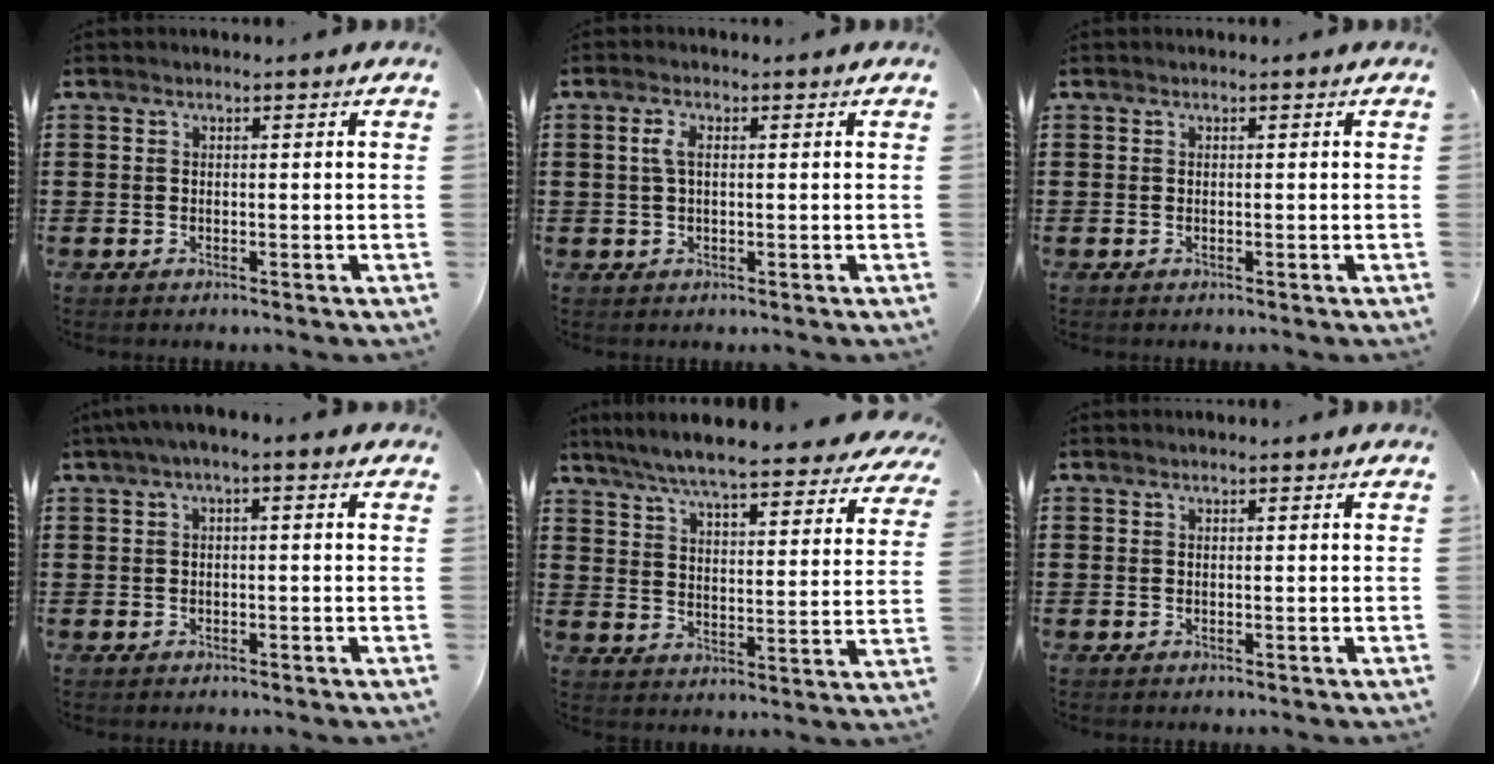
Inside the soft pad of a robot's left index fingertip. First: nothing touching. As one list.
[{"total": 2.6, "force": [0.4, 1.1, 2.4], "torque": [-0.058, 0.004, 0.003]}, {"total": 0.0}, {"total": 1.7, "force": [-0.7, 0.3, 1.5], "torque": [-0.023, -0.001, -0.014]}, {"total": 7.4, "force": [6.8, -0.2, 2.9], "torque": [-0.086, -0.044, 0.118]}, {"total": 0.0}]